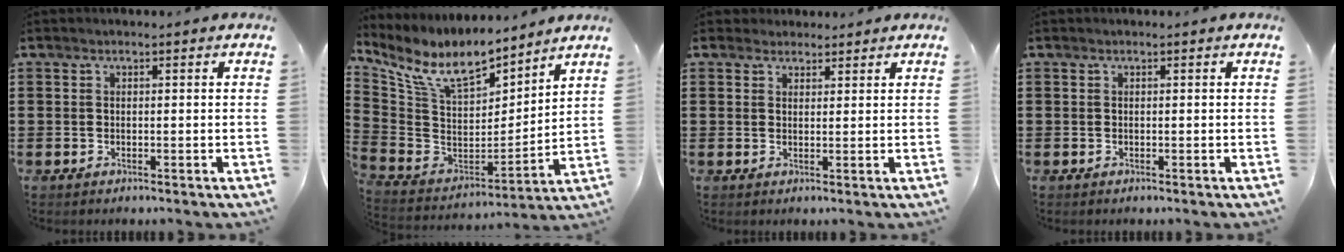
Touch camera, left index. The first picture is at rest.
{"total": 10.9, "force": [8.5, 3.8, 5.7], "torque": [-0.150, -0.049, 0.151]}
{"total": 2.2, "force": [2.0, 1.0, 0.0], "torque": [-0.006, 0.006, 0.039]}
{"total": 0.0}